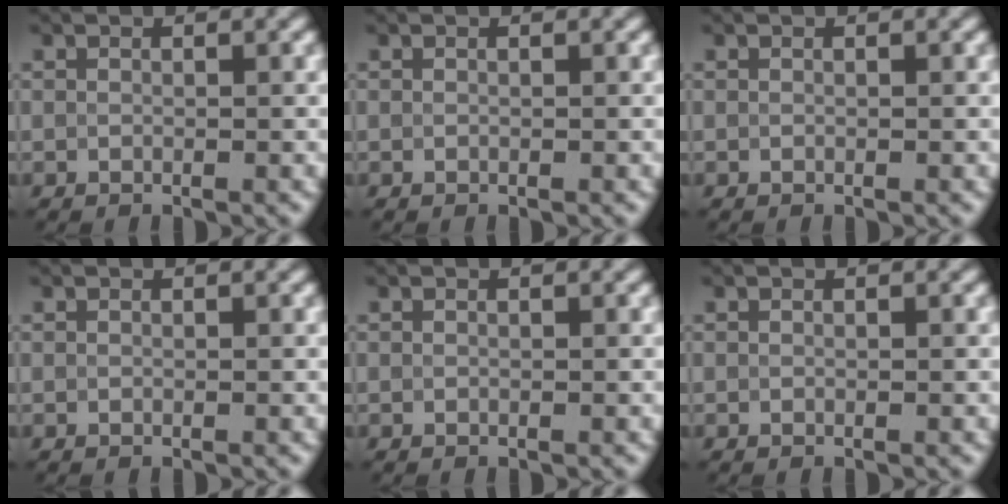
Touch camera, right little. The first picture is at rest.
{"total": 0.0}
{"total": 0.0}
{"total": 0.0}
{"total": 0.0}
{"total": 0.0}